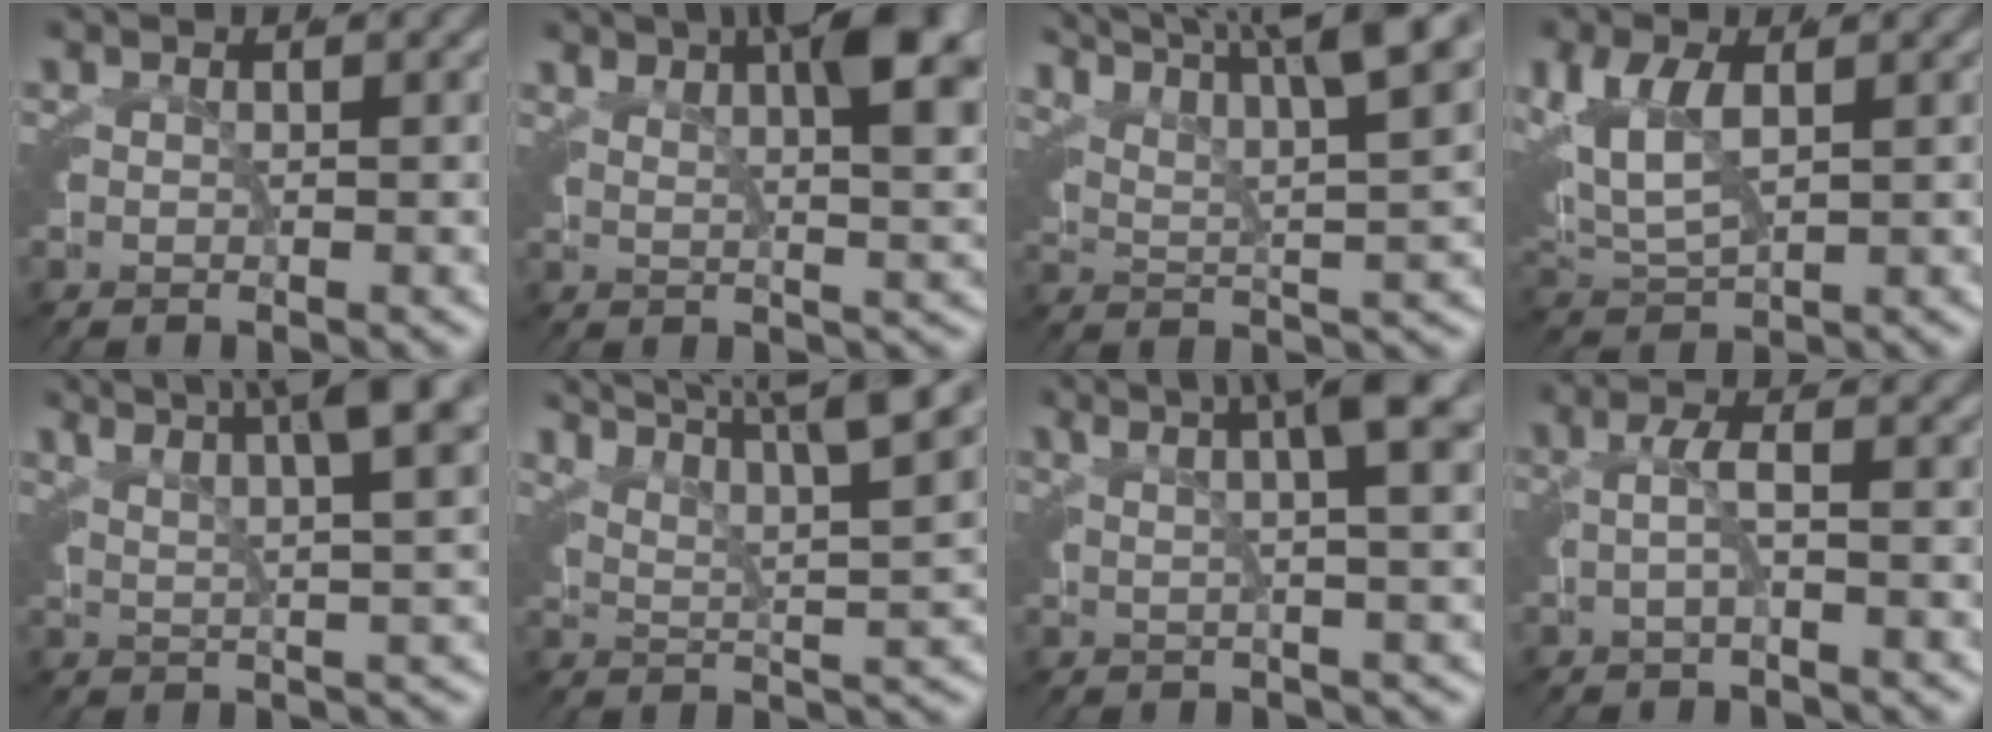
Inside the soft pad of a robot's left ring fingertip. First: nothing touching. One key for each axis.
{"total": 6.7, "fx": 3.4, "fy": 1.1, "fz": 5.7, "tx": -0.065, "ty": 0.002, "tz": 0.056}
{"total": 11.5, "fx": 7.2, "fy": 5.6, "fz": 7.1, "tx": -0.088, "ty": 0.042, "tz": 0.084}
{"total": 5.8, "fx": 0.9, "fy": 3.9, "fz": 4.2, "tx": -0.111, "ty": -0.014, "tz": 0.025}
{"total": 9.0, "fx": 6.1, "fy": 3.4, "fz": 5.8, "tx": -0.065, "ty": 0.036, "tz": 0.075}
{"total": 11.8, "fx": 7.7, "fy": 5.5, "fz": 7.0, "tx": -0.081, "ty": 0.045, "tz": 0.092}
{"total": 8.1, "fx": 4.8, "fy": 2.2, "fz": 6.1, "tx": -0.055, "ty": 0.044, "tz": 0.057}
{"total": 1.8, "fx": -0.4, "fy": -0.3, "fz": 1.8, "tx": -0.025, "ty": 0.012, "tz": -0.014}